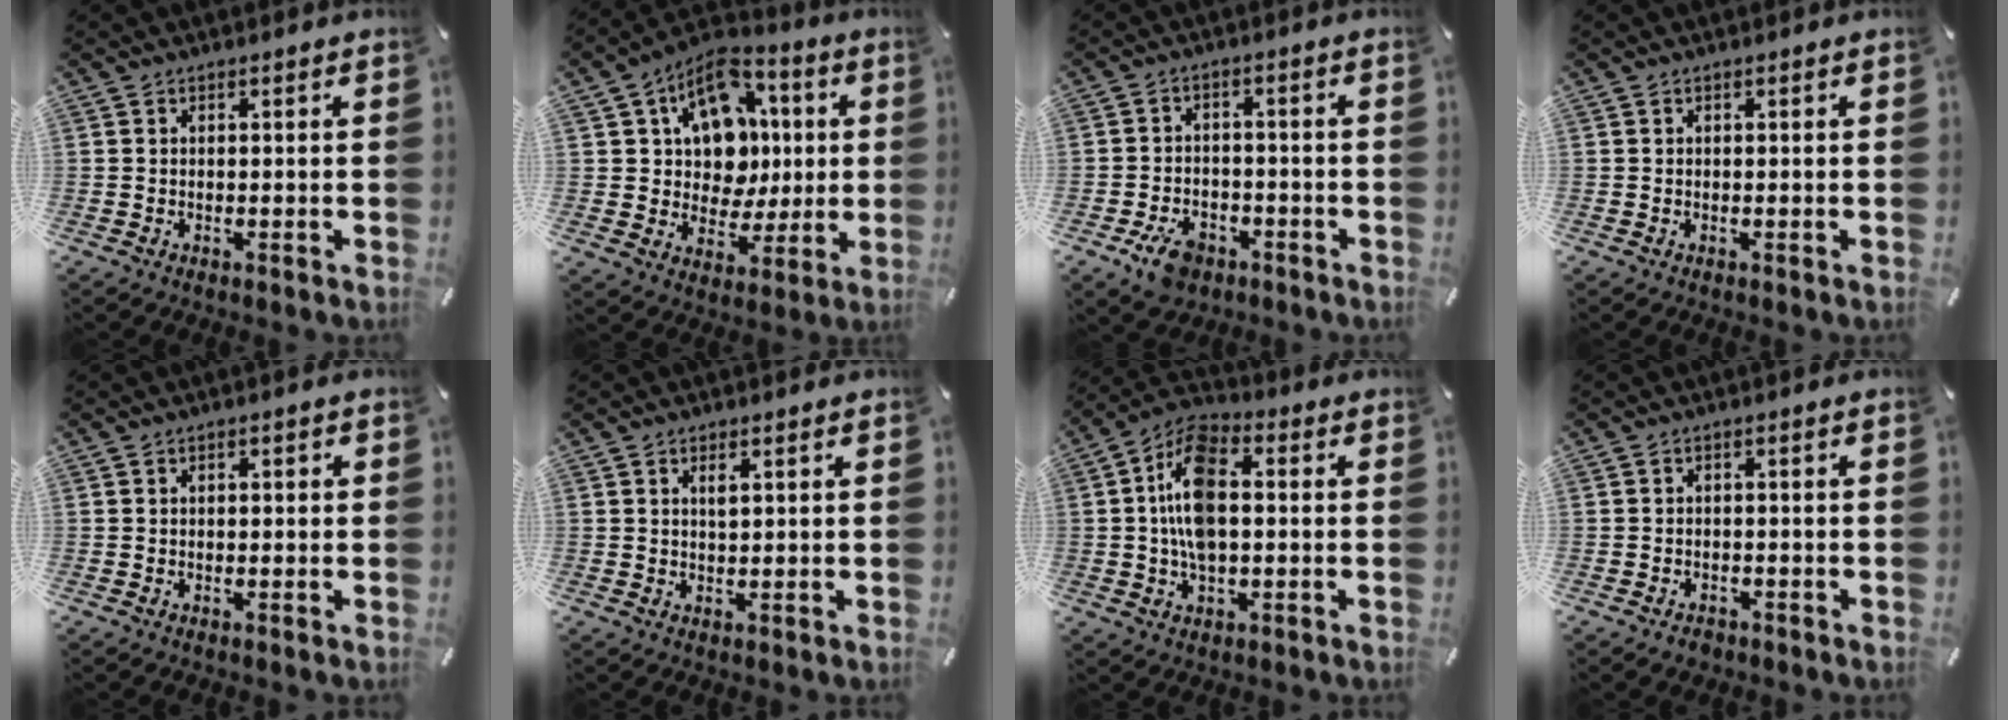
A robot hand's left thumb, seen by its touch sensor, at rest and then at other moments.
{"total": 14.8, "force": [3.7, 12.0, 7.9], "torque": [-0.133, -0.019, 0.075]}
{"total": 6.7, "force": [-3.8, 4.4, 3.2], "torque": [-0.055, 0.017, -0.071]}
{"total": 0.0}
{"total": 1.0, "force": [0.0, 0.7, 0.8], "torque": [-0.014, 0.005, -0.003]}
{"total": 2.0, "force": [0.8, 0.8, 1.6], "torque": [-0.026, -0.002, 0.012]}
{"total": 12.2, "force": [0.3, 7.1, 9.9], "torque": [-0.201, 0.007, 0.006]}
{"total": 1.6, "force": [-1.2, 0.9, 0.5], "torque": [-0.011, 0.006, -0.027]}